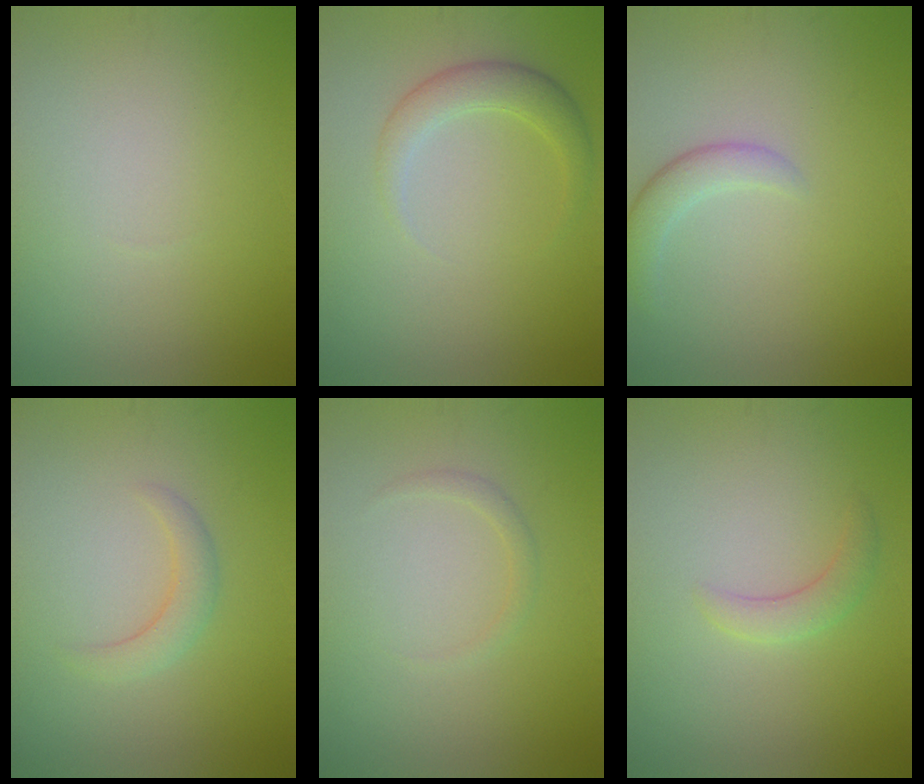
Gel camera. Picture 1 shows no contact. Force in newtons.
{"total": 2.7, "press": 2.6, "slide": 0.4}
{"total": 2.2, "press": 2.2, "slide": 0.2}
{"total": 2.0, "press": 2.0, "slide": 0.3}
{"total": 0.9, "press": 0.9, "slide": 0.1}
{"total": 1.8, "press": 1.8, "slide": 0.1}